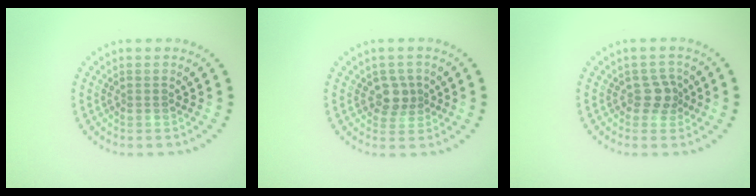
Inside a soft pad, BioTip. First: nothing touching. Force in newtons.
{"total": 2.1, "press": 1.8, "slide": 1.0}
{"total": 1.7, "press": 1.4, "slide": 0.9}